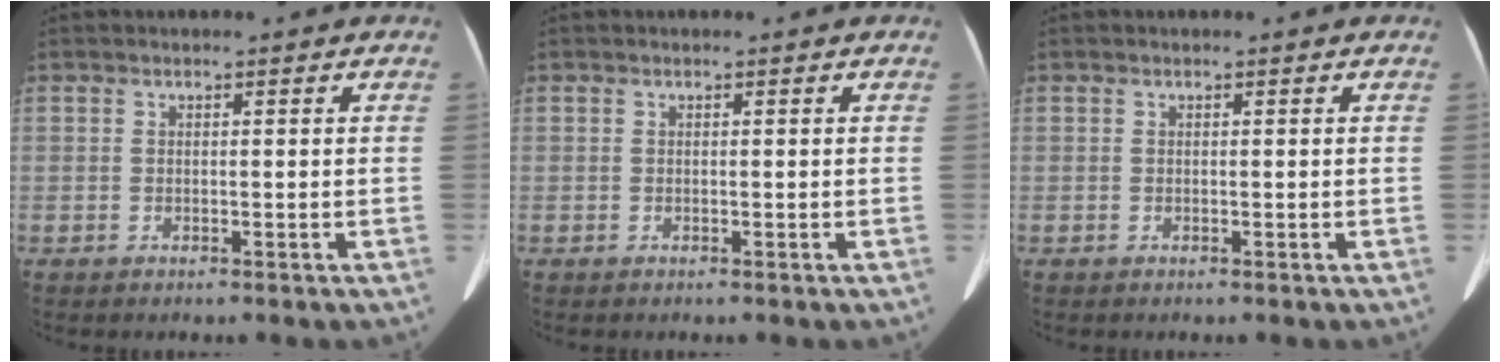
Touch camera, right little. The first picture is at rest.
{"total": 0.0}
{"total": 0.0}